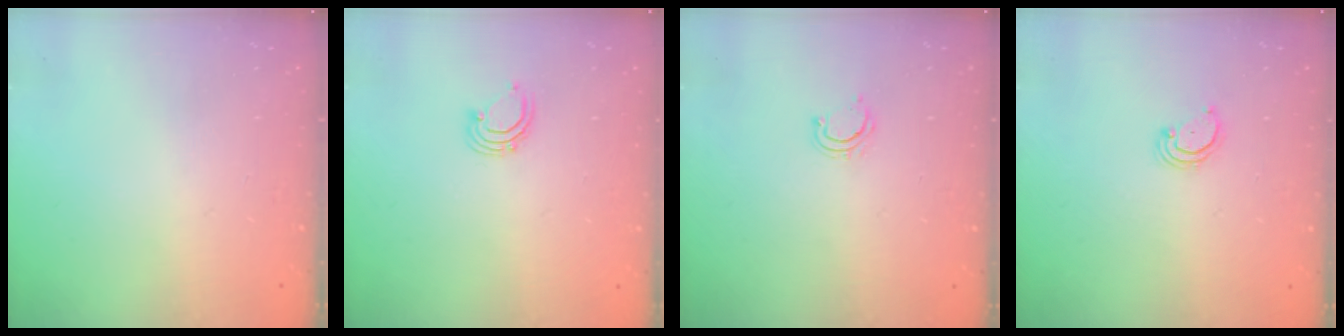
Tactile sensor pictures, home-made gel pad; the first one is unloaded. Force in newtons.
{"total": 2.9, "press": 2.9, "slide": 0.2}
{"total": 4.1, "press": 4.0, "slide": 1.0}
{"total": 2.8, "press": 2.8, "slide": 0.3}